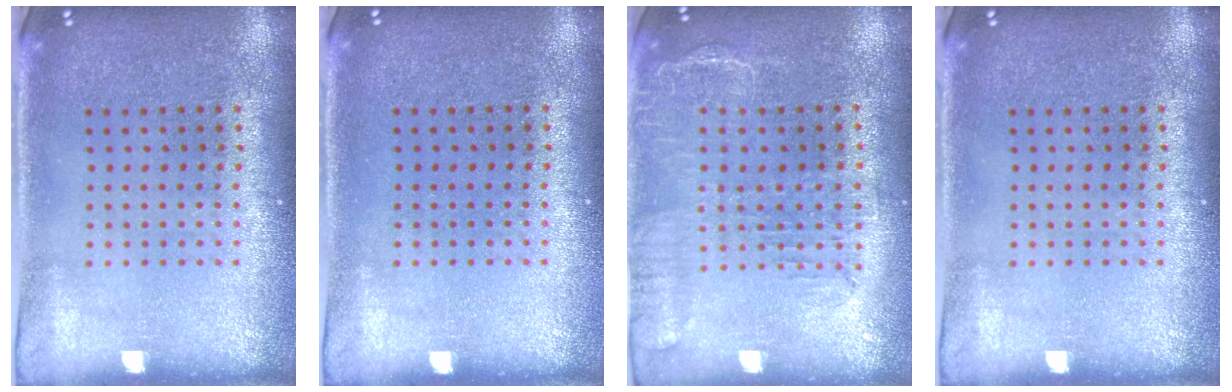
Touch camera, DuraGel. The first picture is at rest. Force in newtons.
{"total": 0.0}
{"total": 1.7, "press": 1.4, "slide": 1.0}
{"total": 0.0}